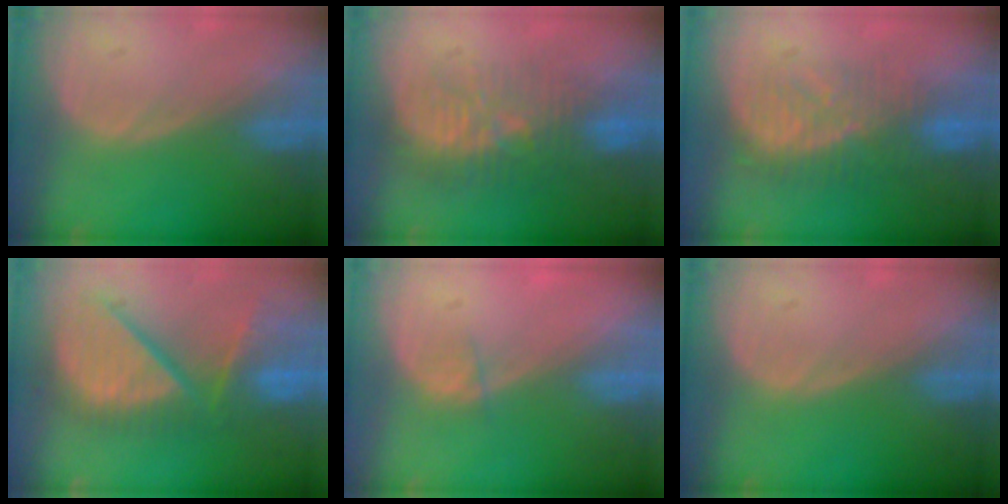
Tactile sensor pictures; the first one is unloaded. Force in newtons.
{"total": 9.1, "press": 8.6, "slide": 2.8}
{"total": 8.1, "press": 7.9, "slide": 1.7}
{"total": 11.7, "press": 10.3, "slide": 5.5}
{"total": 1.1, "press": 1.0, "slide": 0.4}
{"total": 0.0}